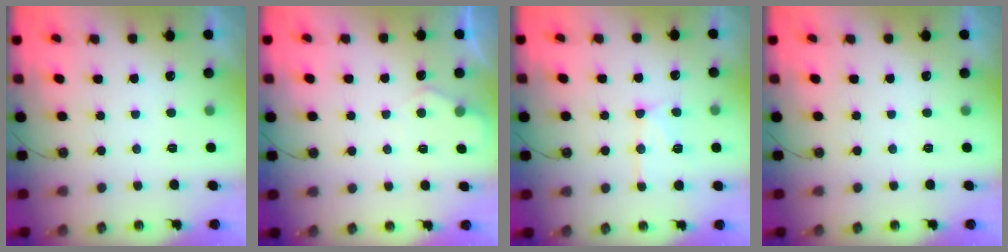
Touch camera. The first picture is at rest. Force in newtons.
{"total": 3.8, "press": 3.8, "slide": 0.5}
{"total": 13.0, "press": 12.9, "slide": 1.1}
{"total": 0.0}